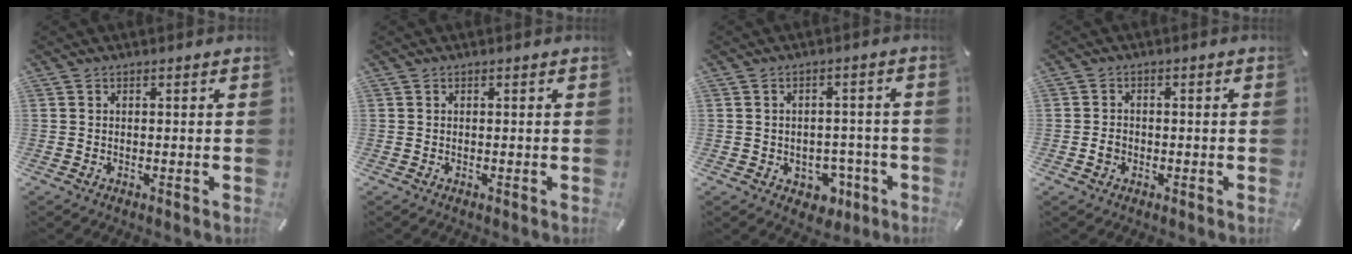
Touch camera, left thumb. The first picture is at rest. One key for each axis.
{"total": 0.0}
{"total": 5.5, "fx": -1.3, "fy": 5.0, "fz": 2.0, "tx": -0.016, "ty": 0.008, "tz": -0.021}
{"total": 2.1, "fx": -0.7, "fy": 1.7, "fz": 0.9, "tx": -0.017, "ty": 0.007, "tz": -0.014}